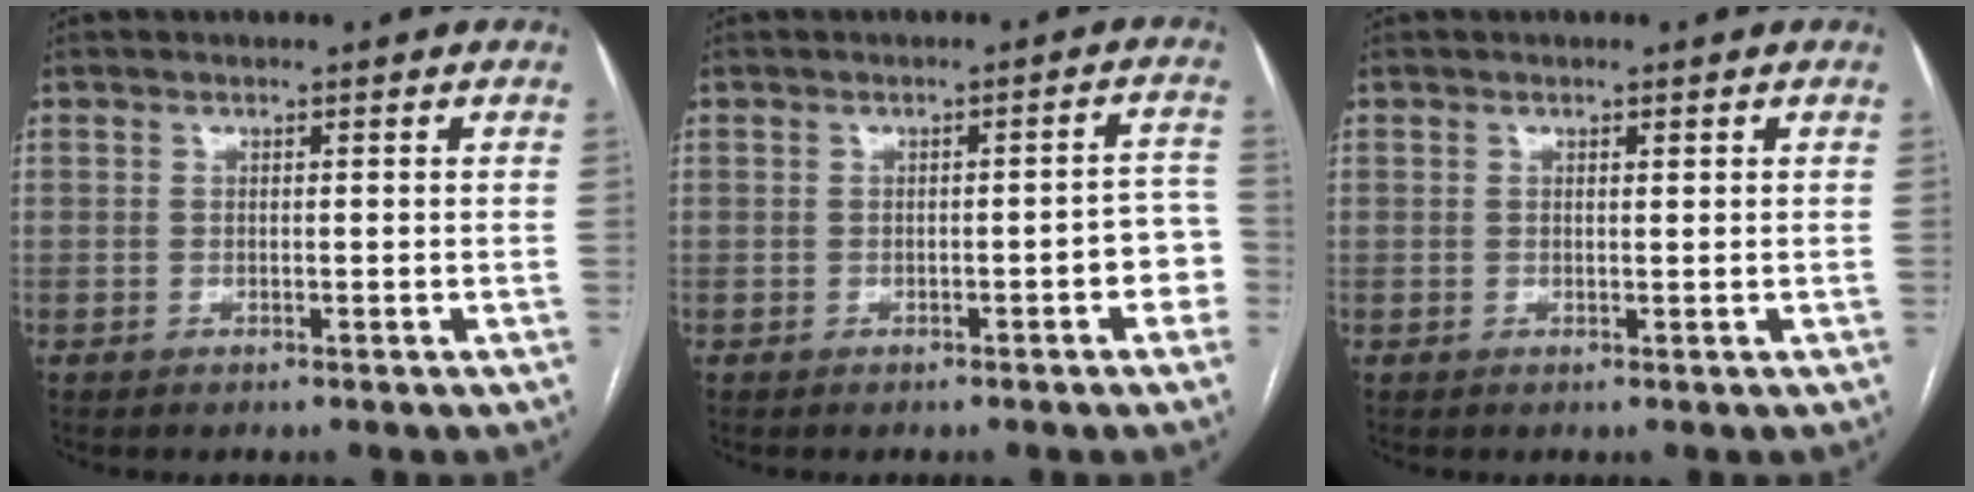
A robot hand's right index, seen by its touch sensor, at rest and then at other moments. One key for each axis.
{"total": 4.1, "fx": -1.2, "fy": 1.3, "fz": 3.7, "tx": -0.032, "ty": 0.024, "tz": -0.013}
{"total": 0.6, "fx": 0.3, "fy": 0.1, "fz": 0.5, "tx": -0.010, "ty": -0.001, "tz": 0.005}